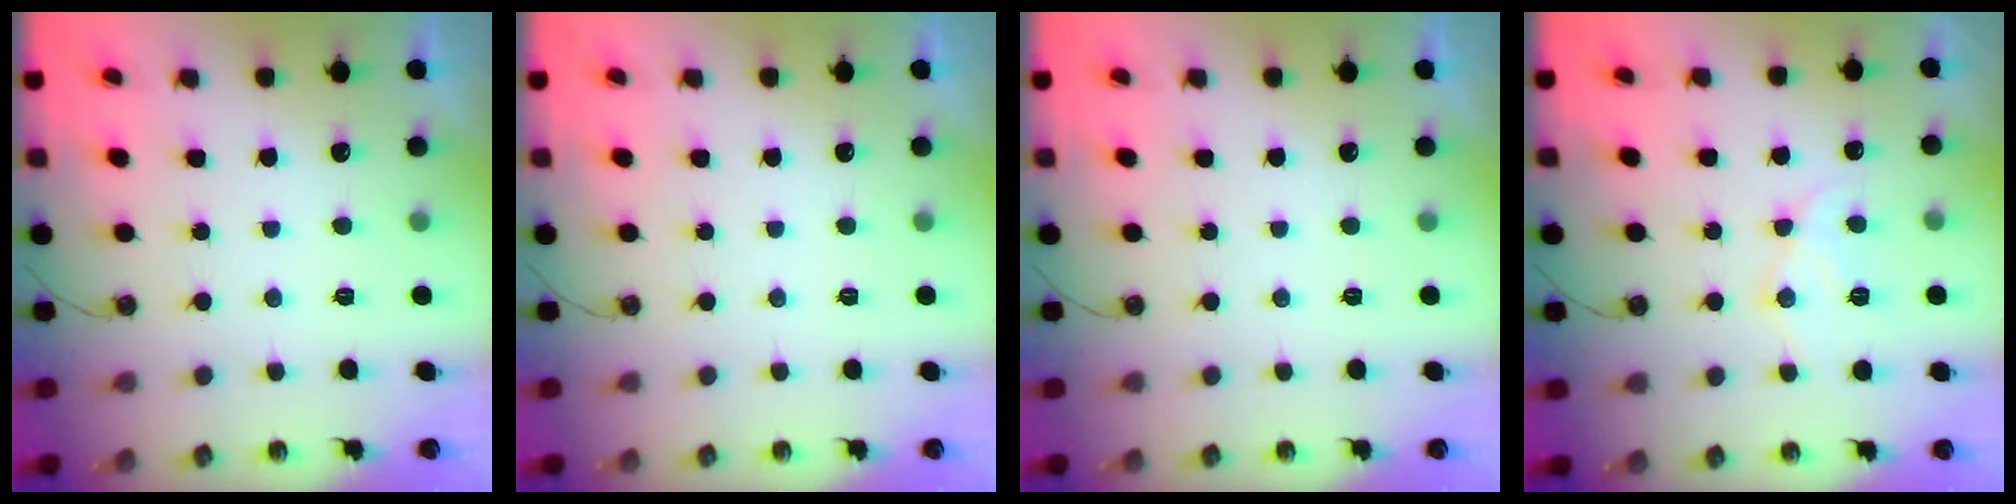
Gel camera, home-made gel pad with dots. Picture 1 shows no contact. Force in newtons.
{"total": 0.0}
{"total": 0.0}
{"total": 12.2, "press": 12.1, "slide": 1.0}